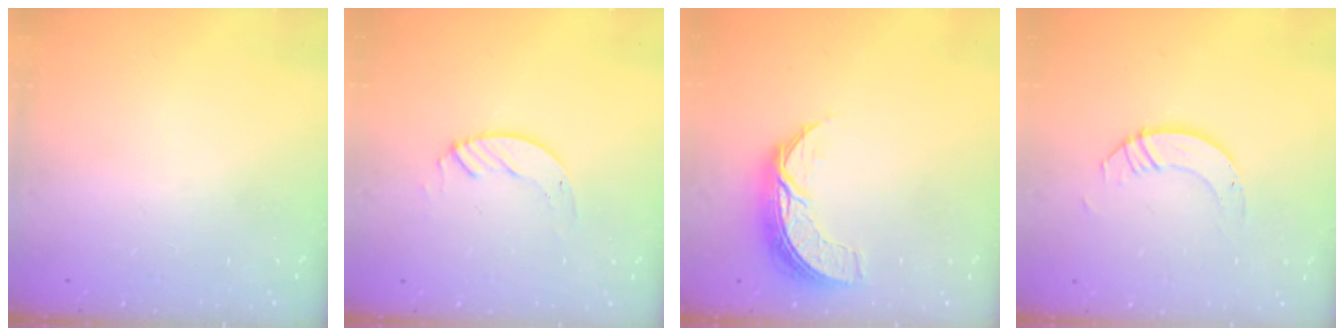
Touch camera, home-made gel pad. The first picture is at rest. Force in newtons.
{"total": 2.4, "press": 2.4, "slide": 0.2}
{"total": 8.2, "press": 8.1, "slide": 0.6}
{"total": 4.4, "press": 4.4, "slide": 0.0}